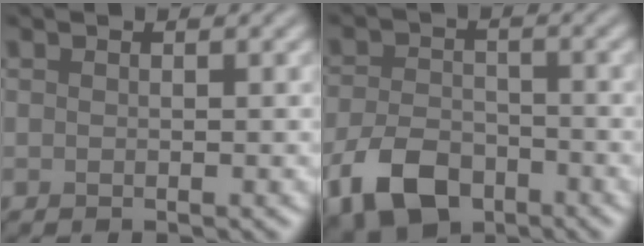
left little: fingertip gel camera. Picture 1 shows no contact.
{"total": 6.0, "force": [-3.3, 3.7, 3.4], "torque": [-0.071, -0.006, -0.067]}